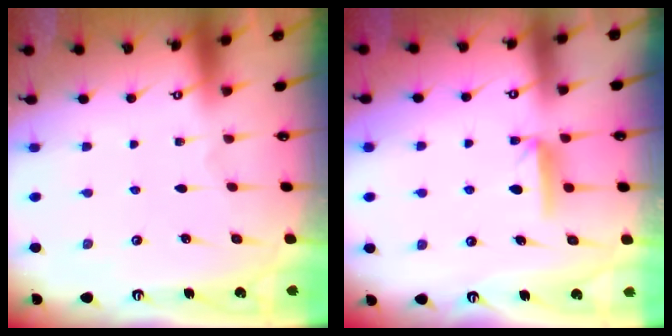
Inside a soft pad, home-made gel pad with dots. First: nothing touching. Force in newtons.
{"total": 6.8, "press": 6.8, "slide": 0.3}